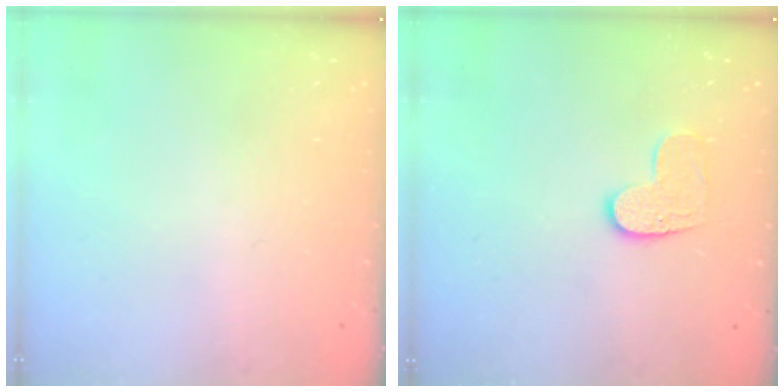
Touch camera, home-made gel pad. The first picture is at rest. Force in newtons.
{"total": 7.0, "press": 7.0, "slide": 0.2}